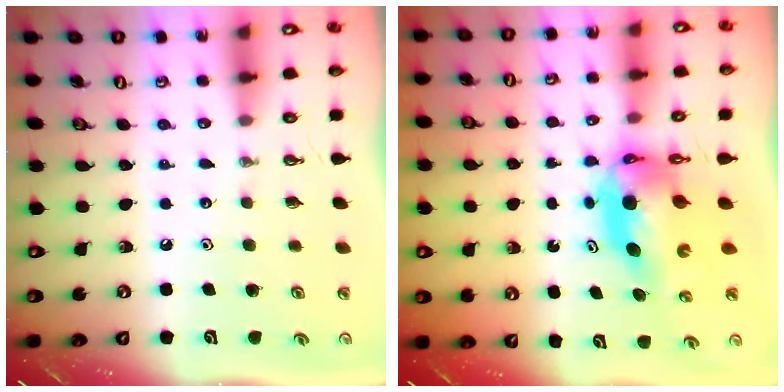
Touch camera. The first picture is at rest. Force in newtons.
{"total": 6.2, "press": 6.2, "slide": 0.5}